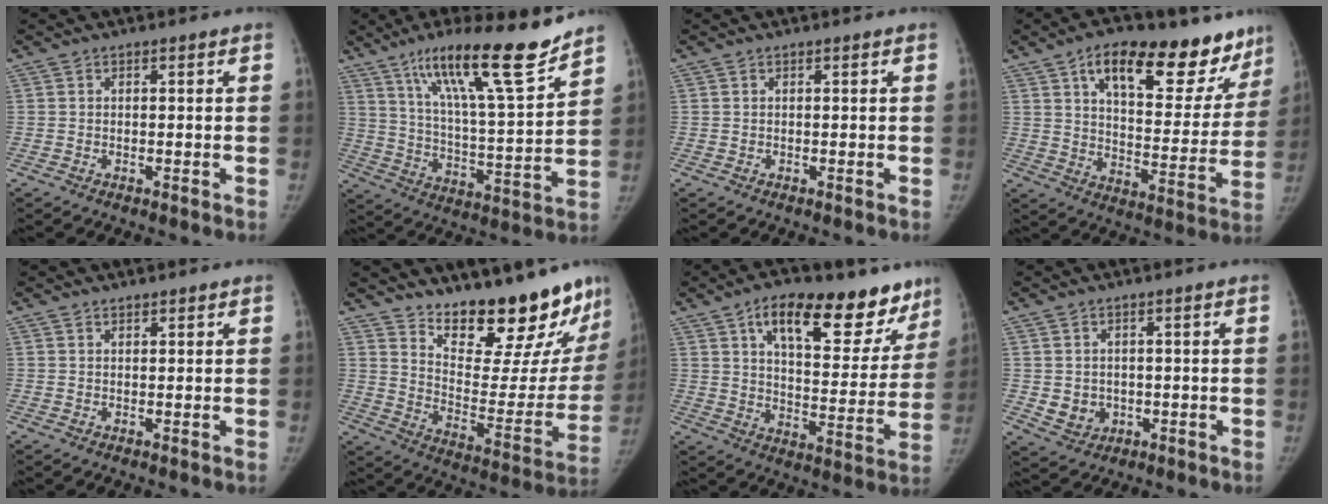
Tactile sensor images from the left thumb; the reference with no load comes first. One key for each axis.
{"total": 19.5, "fx": 14.2, "fy": 2.5, "fz": 13.2, "tx": -0.193, "ty": -0.075, "tz": 0.238}
{"total": 0.0}
{"total": 24.3, "fx": 15.5, "fy": 10.5, "fz": 15.6, "tx": -0.167, "ty": -0.047, "tz": 0.228}
{"total": 0.8, "fx": 0.7, "fy": 0.3, "fz": 0.1, "tx": 0.006, "ty": -0.006, "tz": 0.011}
{"total": 23.4, "fx": 18.8, "fy": 6.7, "fz": 12.1, "tx": -0.132, "ty": -0.137, "tz": 0.270}
{"total": 23.1, "fx": 14.3, "fy": 10.2, "fz": 15.0, "tx": -0.159, "ty": -0.043, "tz": 0.211}
{"total": 4.3, "fx": -0.4, "fy": 3.9, "fz": 1.8, "tx": -0.013, "ty": -0.001, "tz": 0.009}